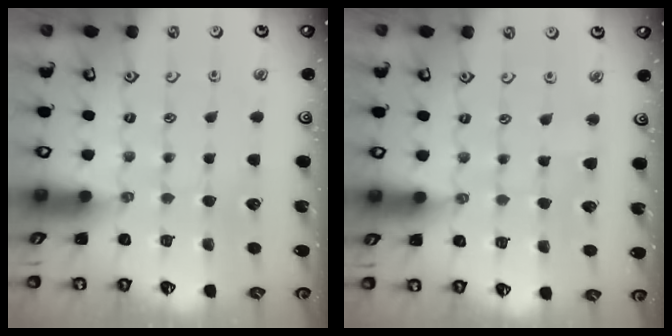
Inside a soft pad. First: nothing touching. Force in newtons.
{"total": 1.5, "press": 1.5, "slide": 0.3}